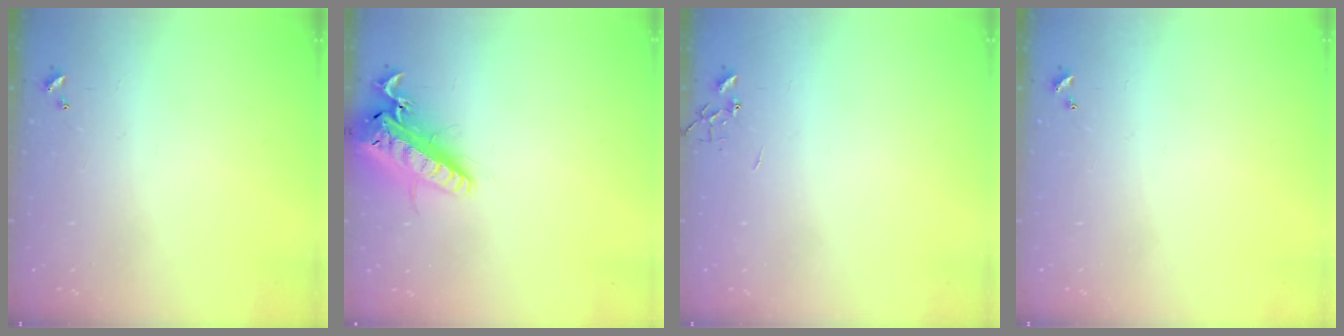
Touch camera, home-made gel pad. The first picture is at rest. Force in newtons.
{"total": 19.8, "press": 19.4, "slide": 4.2}
{"total": 0.0}
{"total": 0.0}